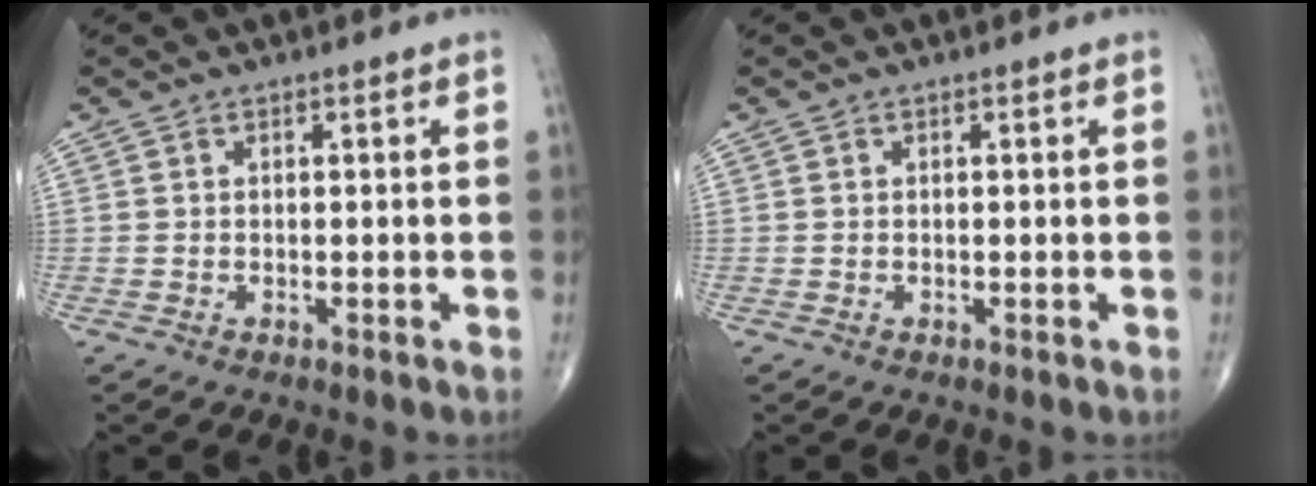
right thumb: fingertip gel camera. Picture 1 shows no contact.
{"total": 0.0}